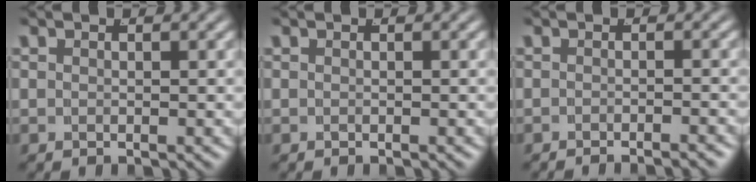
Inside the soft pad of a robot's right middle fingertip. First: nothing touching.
{"total": 0.0}
{"total": 1.8, "force": [-1.7, -0.3, 0.4], "torque": [0.000, 0.002, -0.031]}